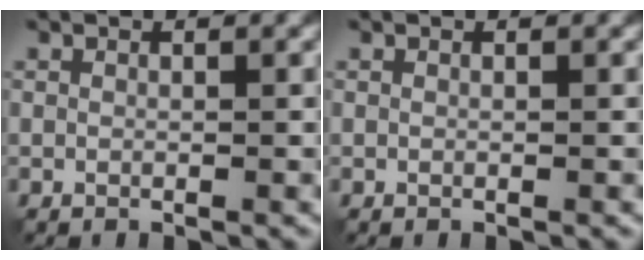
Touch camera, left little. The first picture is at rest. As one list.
[{"total": 0.0}]